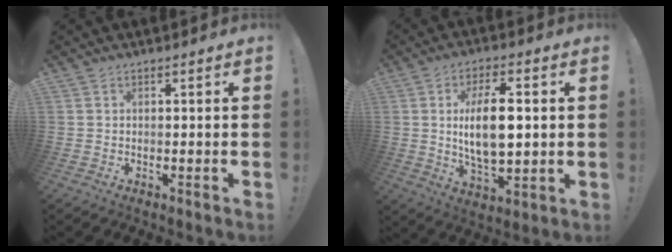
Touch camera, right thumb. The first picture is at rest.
{"total": 13.9, "force": [1.6, 6.1, 12.4], "torque": [-0.226, -0.007, 0.019]}